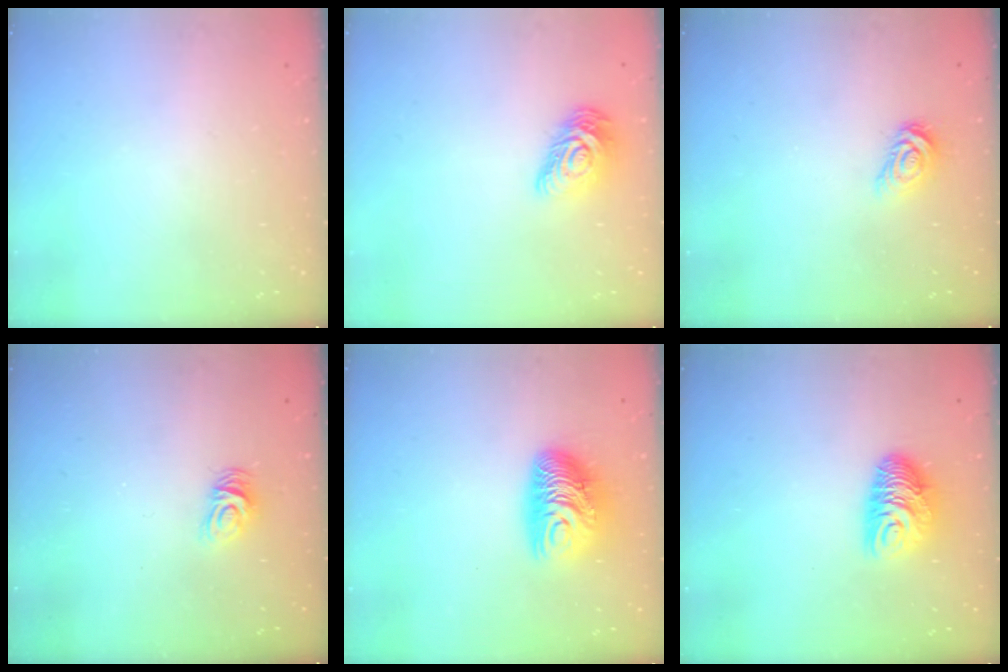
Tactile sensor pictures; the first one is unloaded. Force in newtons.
{"total": 10.5, "press": 10.5, "slide": 0.4}
{"total": 5.5, "press": 5.5, "slide": 0.6}
{"total": 4.4, "press": 4.4, "slide": 0.2}
{"total": 11.1, "press": 11.1, "slide": 0.8}
{"total": 9.9, "press": 9.9, "slide": 0.4}